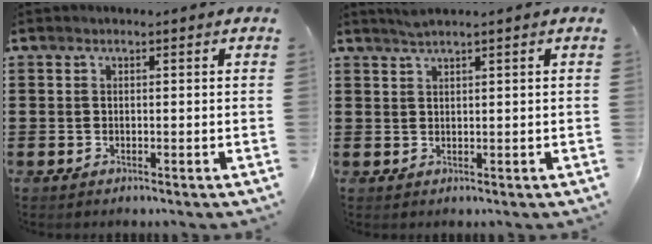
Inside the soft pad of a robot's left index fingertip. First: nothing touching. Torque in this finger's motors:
{"motor_torque": [0.46, -0.34, 0.04, 0.00]}